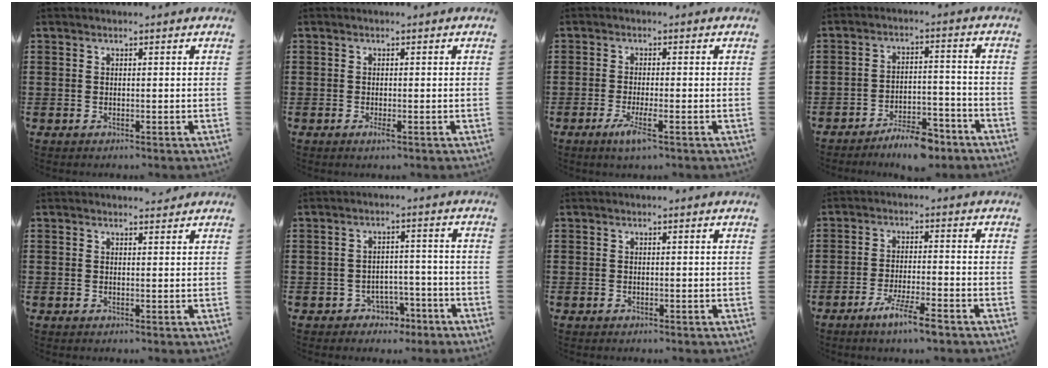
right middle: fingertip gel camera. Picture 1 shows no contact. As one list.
[{"total": 1.2, "force": [-0.4, 0.1, 1.1], "torque": [-0.019, -0.004, -0.007]}, {"total": 3.4, "force": [-1.5, 0.2, 3.0], "torque": [-0.064, -0.013, -0.029]}, {"total": 6.1, "force": [-5.4, 1.3, 2.6], "torque": [-0.043, 0.009, -0.101]}, {"total": 1.1, "force": [1.0, 0.3, 0.1], "torque": [0.003, -0.002, 0.017]}, {"total": 3.2, "force": [-2.7, 1.6, 0.4], "torque": [-0.017, 0.007, -0.058]}, {"total": 0.0}, {"total": 5.4, "force": [-3.8, 0.2, 3.8], "torque": [-0.074, -0.008, -0.068]}]